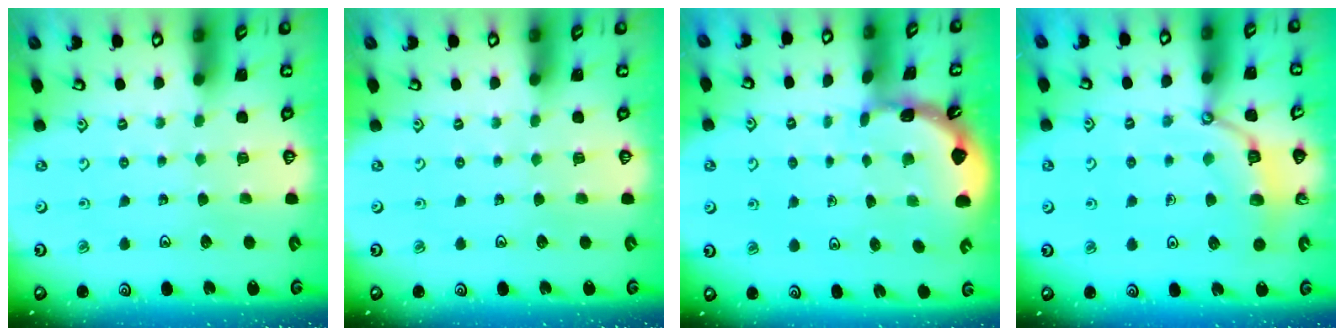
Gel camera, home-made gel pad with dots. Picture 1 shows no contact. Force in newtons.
{"total": 0.0}
{"total": 1.8, "press": 1.8, "slide": 0.1}
{"total": 6.9, "press": 6.9, "slide": 0.4}